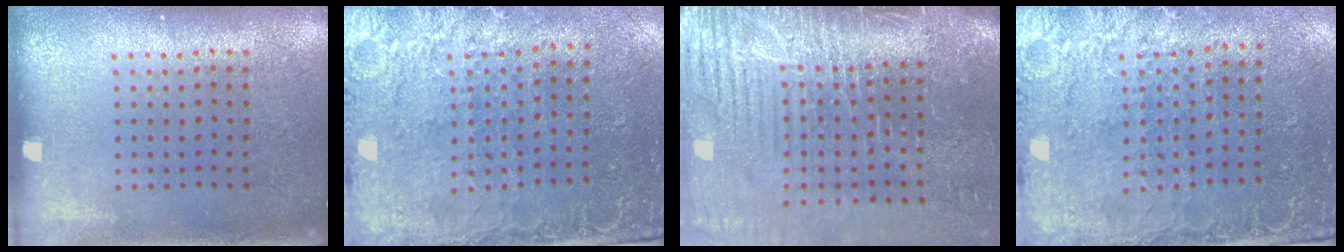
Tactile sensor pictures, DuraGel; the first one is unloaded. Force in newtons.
{"total": 2.6, "press": 2.4, "slide": 1.1}
{"total": 4.7, "press": 4.1, "slide": 2.3}
{"total": 2.6, "press": 2.4, "slide": 1.1}